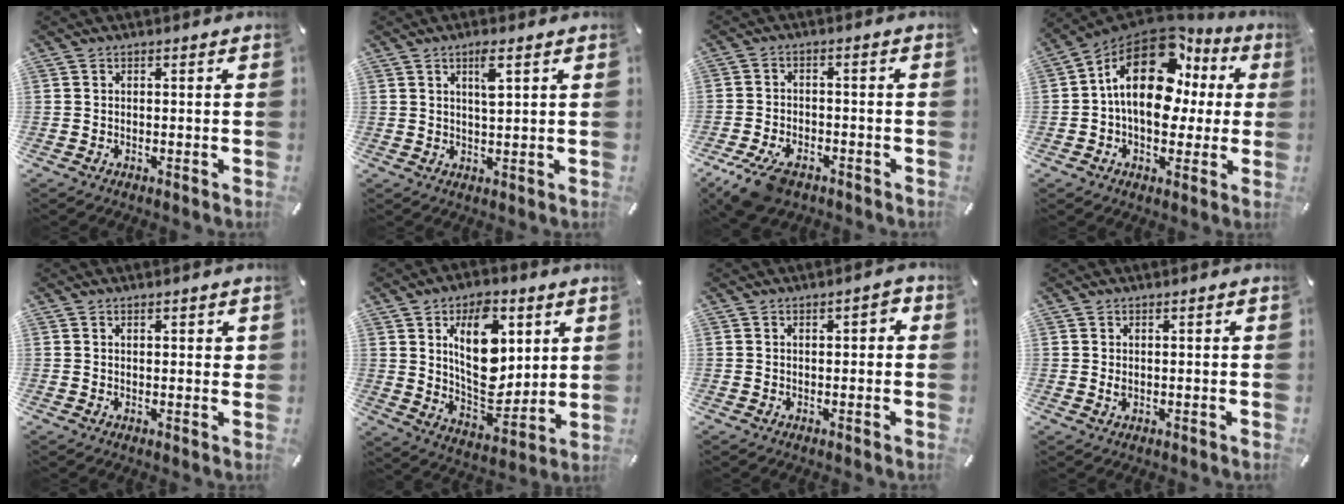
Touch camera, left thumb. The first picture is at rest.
{"total": 4.5, "force": [2.2, 0.9, 3.8], "torque": [-0.067, -0.004, 0.032]}
{"total": 8.2, "force": [-4.8, 4.4, 4.9], "torque": [-0.104, 0.016, -0.085]}
{"total": 20.4, "force": [5.2, 12.9, 14.9], "torque": [-0.256, -0.024, 0.085]}
{"total": 1.5, "force": [1.0, 0.6, 1.0], "torque": [-0.012, -0.003, 0.016]}
{"total": 17.3, "force": [5.9, 10.5, 12.5], "torque": [-0.200, -0.022, 0.099]}
{"total": 2.2, "force": [0.5, 1.2, 1.8], "torque": [-0.029, 0.005, 0.005]}
{"total": 1.2, "force": [0.4, 0.6, 0.9], "torque": [-0.020, 0.001, 0.007]}